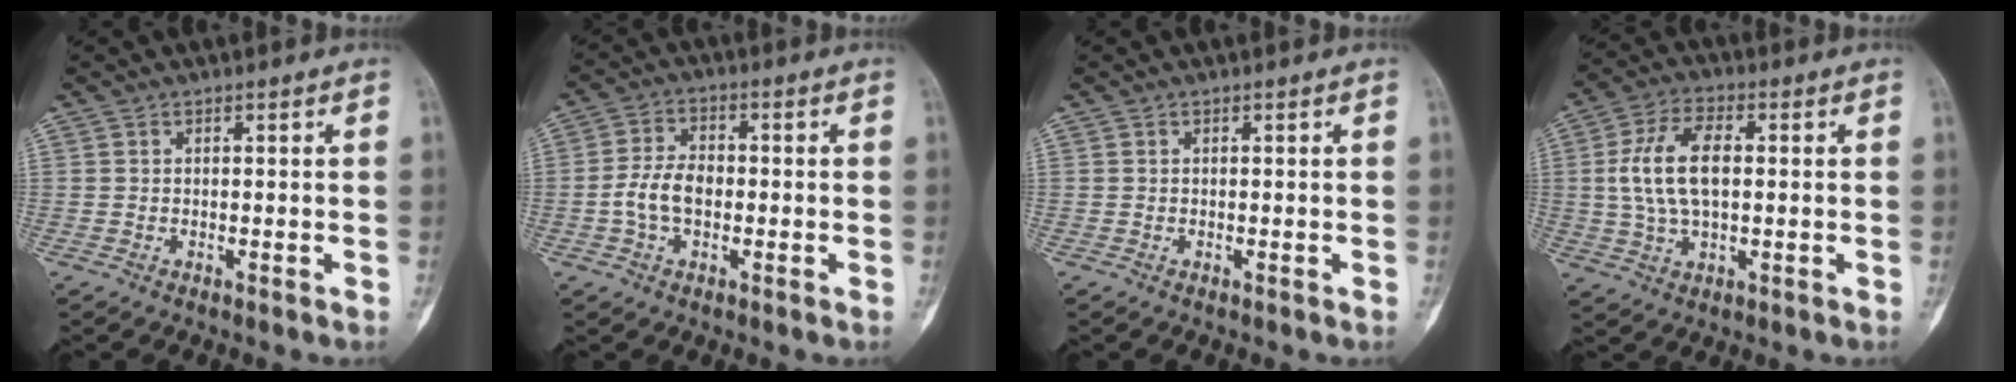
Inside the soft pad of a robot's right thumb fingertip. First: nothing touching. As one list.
[{"total": 6.6, "force": [-1.2, 4.1, 5.0], "torque": [-0.099, 0.020, -0.026]}, {"total": 0.0}, {"total": 11.6, "force": [1.0, 6.1, 9.7], "torque": [-0.193, 0.011, 0.020]}]